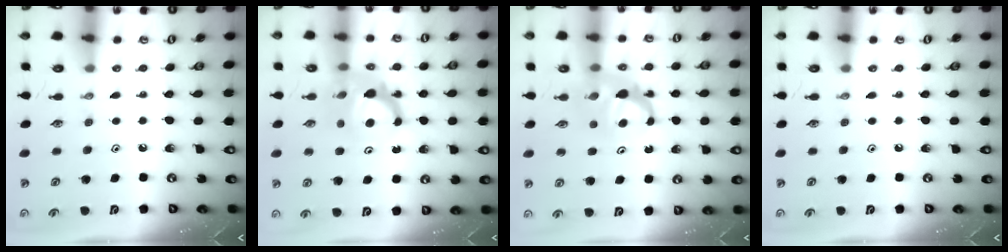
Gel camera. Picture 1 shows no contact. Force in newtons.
{"total": 10.3, "press": 10.3, "slide": 1.2}
{"total": 7.3, "press": 7.3, "slide": 0.6}
{"total": 0.0}